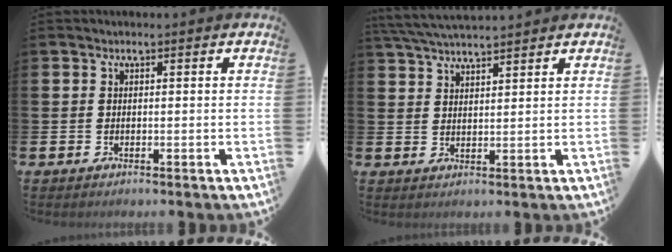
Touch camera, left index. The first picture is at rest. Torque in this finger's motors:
{"motor_torque": [0.72, -1.42, 0.61, 0.20]}